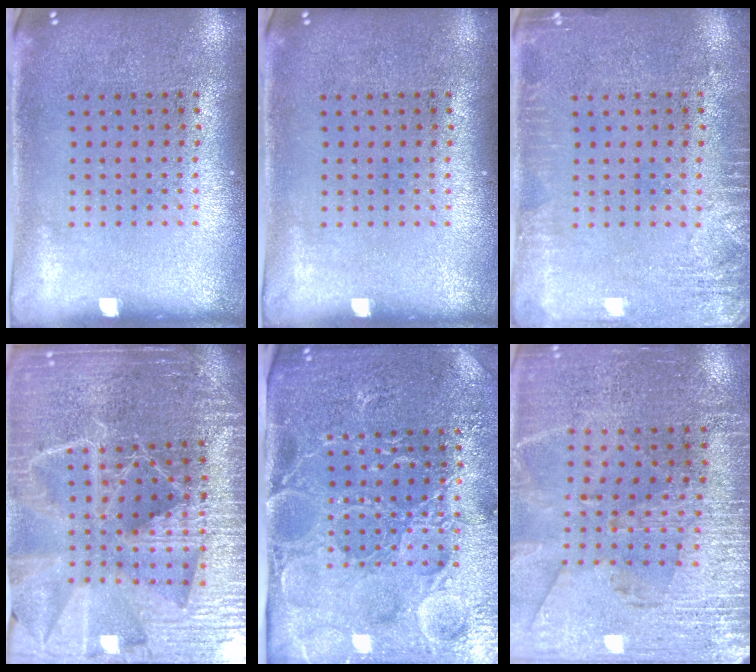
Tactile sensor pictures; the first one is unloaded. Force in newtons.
{"total": 0.0}
{"total": 2.5, "press": 2.5, "slide": 0.4}
{"total": 5.8, "press": 5.1, "slide": 2.7}
{"total": 4.9, "press": 4.5, "slide": 1.9}
{"total": 2.9, "press": 2.8, "slide": 0.8}